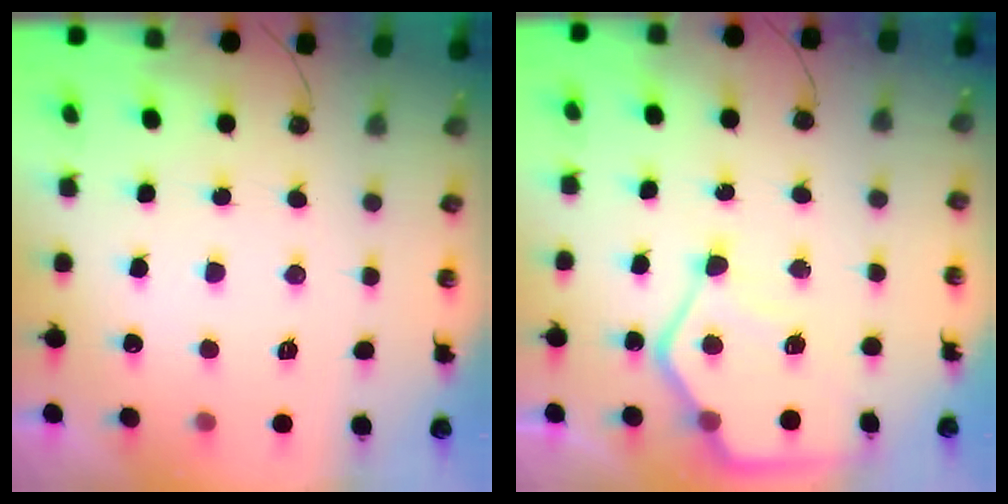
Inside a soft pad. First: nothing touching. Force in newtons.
{"total": 9.5, "press": 9.4, "slide": 1.1}